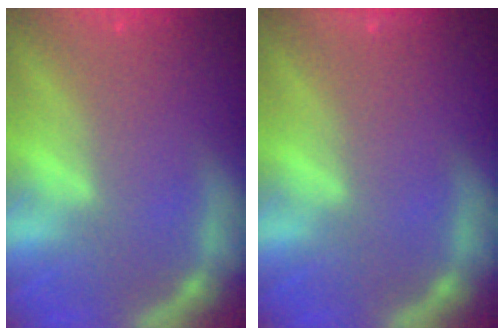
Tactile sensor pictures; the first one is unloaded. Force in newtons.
{"total": 0.9}